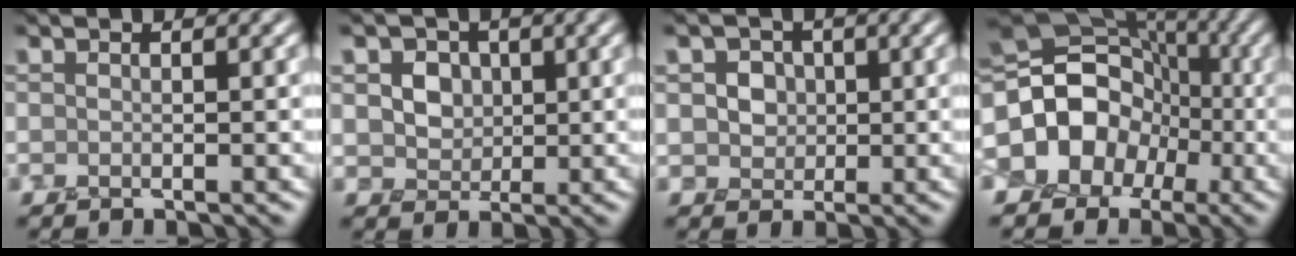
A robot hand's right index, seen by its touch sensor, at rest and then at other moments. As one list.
[{"total": 5.0, "force": [1.8, 3.9, 2.5], "torque": [-0.045, 0.011, 0.023]}, {"total": 3.7, "force": [1.0, 3.2, 1.6], "torque": [-0.020, 0.010, 0.006]}, {"total": 14.0, "force": [-1.9, 11.6, 7.6], "torque": [-0.135, 0.004, -0.061]}]